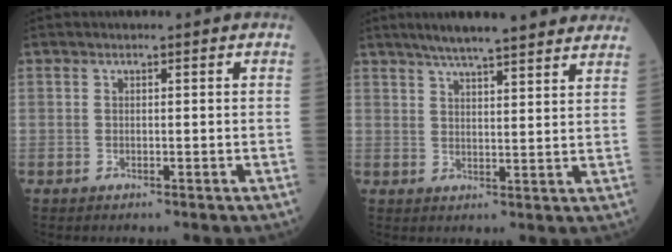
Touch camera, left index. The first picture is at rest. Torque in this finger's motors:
{"motor_torque": [0.69, -0.69, 0.19, 0.11]}